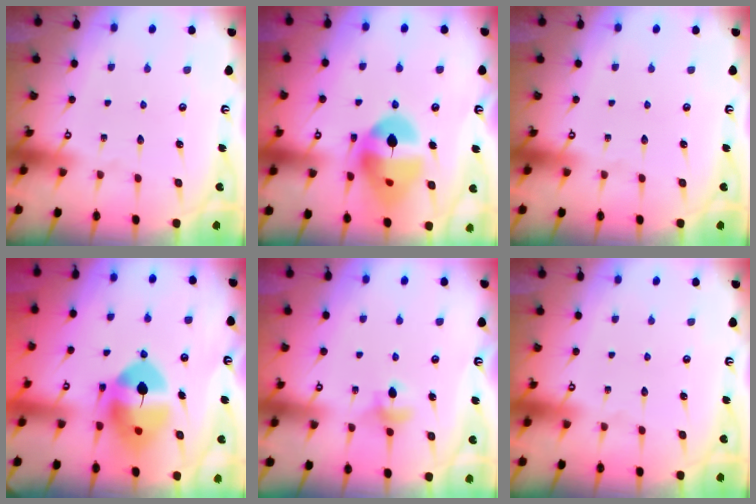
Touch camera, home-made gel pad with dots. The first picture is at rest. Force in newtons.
{"total": 15.9, "press": 15.8, "slide": 1.8}
{"total": 0.0}
{"total": 12.3, "press": 12.1, "slide": 2.2}
{"total": 6.6, "press": 6.6, "slide": 1.0}
{"total": 0.0}